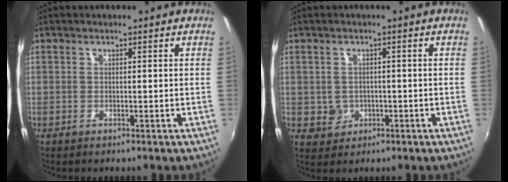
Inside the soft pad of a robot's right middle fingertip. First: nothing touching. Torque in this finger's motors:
{"motor_torque": [-0.13, 0.00, 0.00, 0.01]}